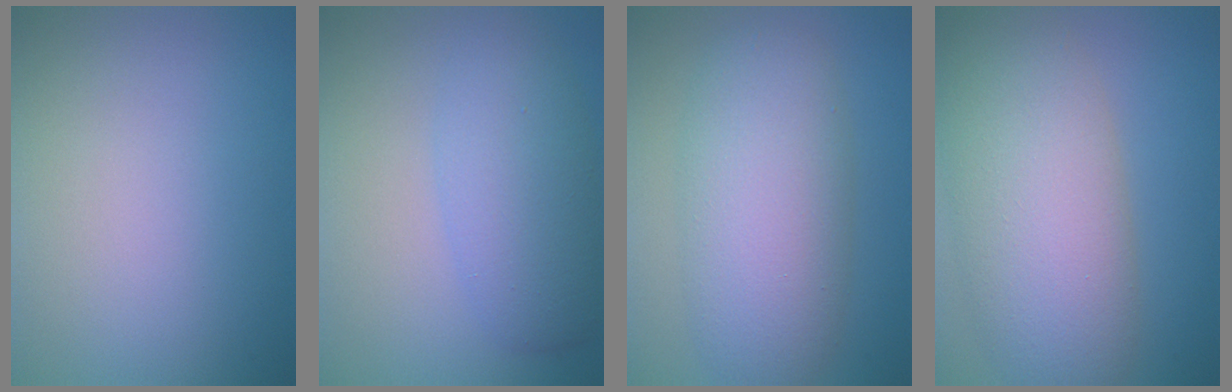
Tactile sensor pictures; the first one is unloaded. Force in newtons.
{"total": 4.9, "press": 4.9, "slide": 0.1}
{"total": 7.5, "press": 7.4, "slide": 0.4}
{"total": 8.9, "press": 8.9, "slide": 0.6}